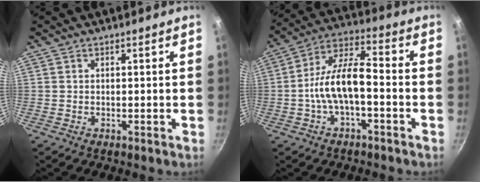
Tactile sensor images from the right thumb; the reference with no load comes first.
{"total": 11.6, "force": [-2.2, 5.0, 10.2], "torque": [-0.197, 0.047, -0.044]}